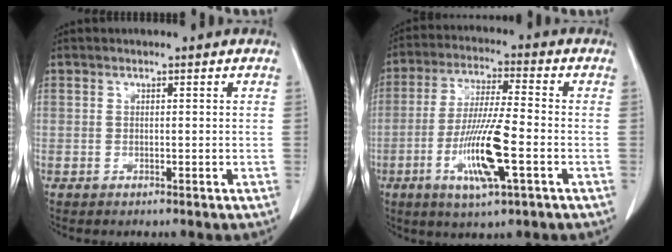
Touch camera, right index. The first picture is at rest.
{"total": 11.8, "force": [-3.7, 0.9, 11.1], "torque": [-0.217, -0.013, -0.068]}